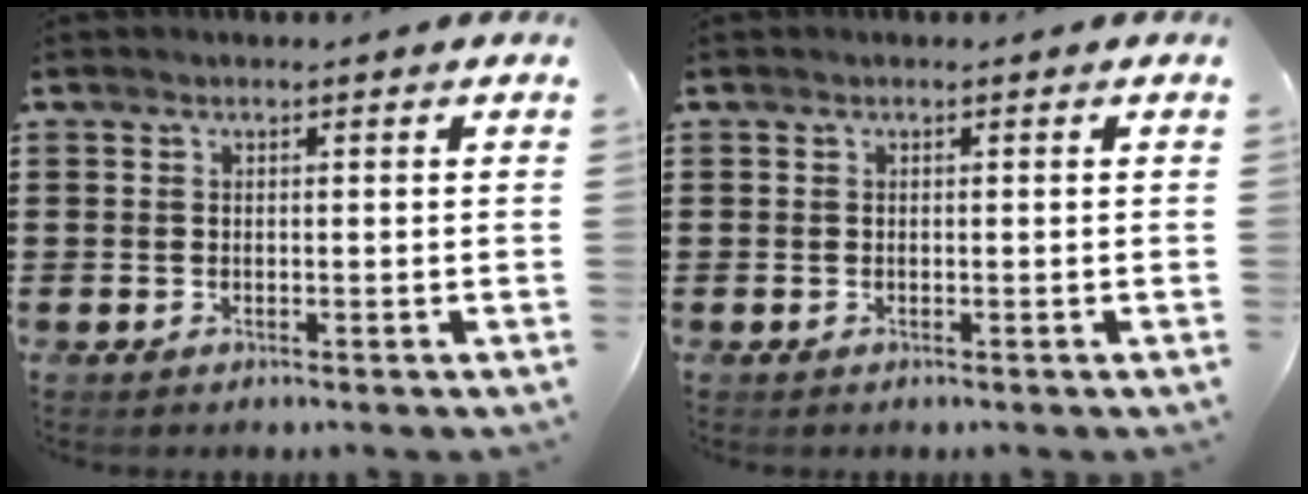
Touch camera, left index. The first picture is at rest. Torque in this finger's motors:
{"motor_torque": [0.00, 0.00, 0.00, 0.00]}